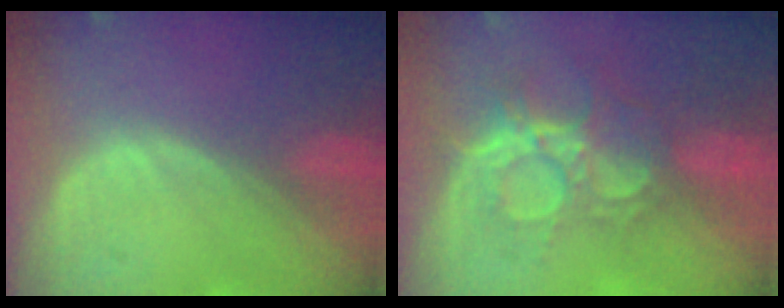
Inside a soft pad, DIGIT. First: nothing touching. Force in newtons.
{"total": 9.4, "press": 8.0, "slide": 5.0}